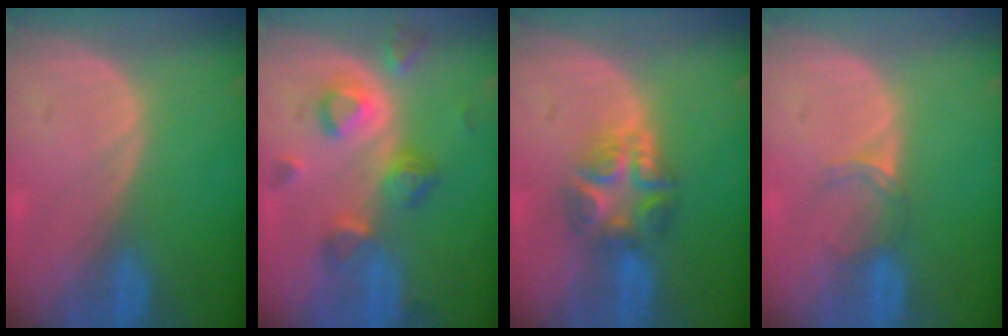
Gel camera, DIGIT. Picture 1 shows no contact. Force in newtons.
{"total": 7.0, "press": 6.9, "slide": 1.2}
{"total": 6.8, "press": 6.2, "slide": 2.9}
{"total": 2.5, "press": 2.0, "slide": 1.4}